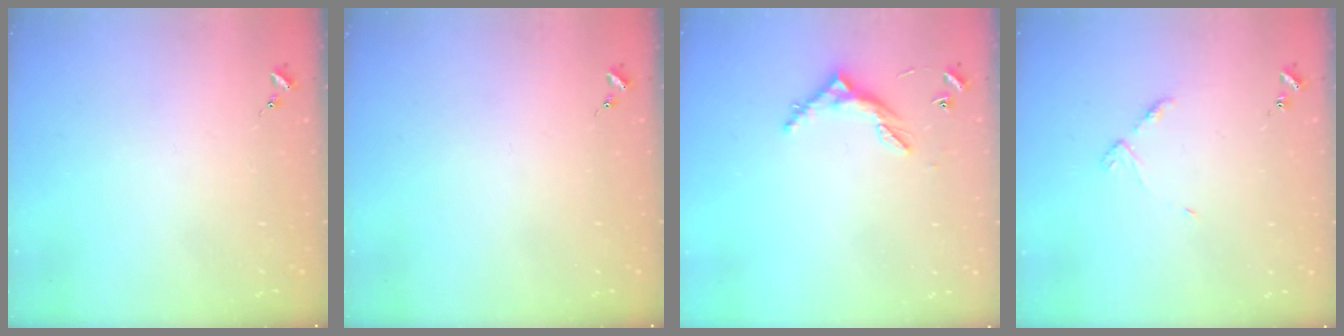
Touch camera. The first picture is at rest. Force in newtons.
{"total": 0.0}
{"total": 6.1, "press": 6.1, "slide": 0.4}
{"total": 4.4, "press": 4.3, "slide": 0.5}